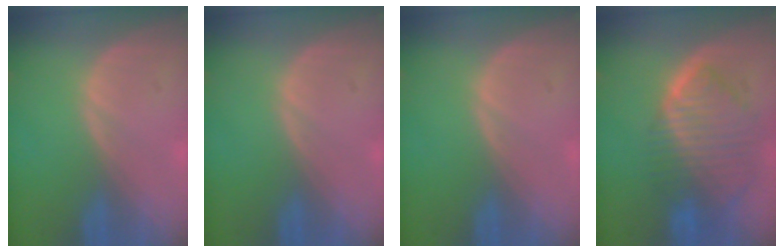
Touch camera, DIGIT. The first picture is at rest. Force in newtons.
{"total": 0.0}
{"total": 0.0}
{"total": 10.0, "press": 8.5, "slide": 5.2}